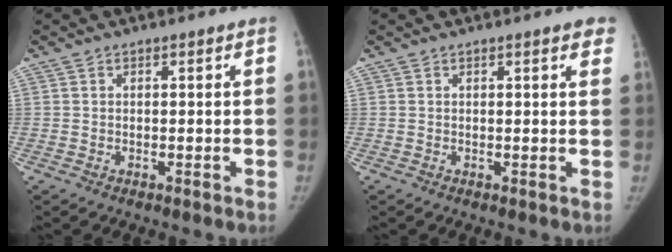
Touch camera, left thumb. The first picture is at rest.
{"total": 2.7, "force": [1.8, 0.9, 1.8], "torque": [0.001, 0.000, 0.014]}